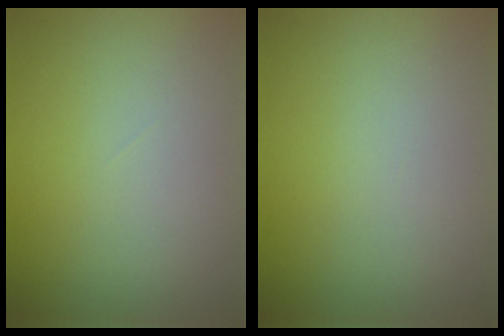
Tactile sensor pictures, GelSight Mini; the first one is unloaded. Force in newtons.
{"total": 0.0}